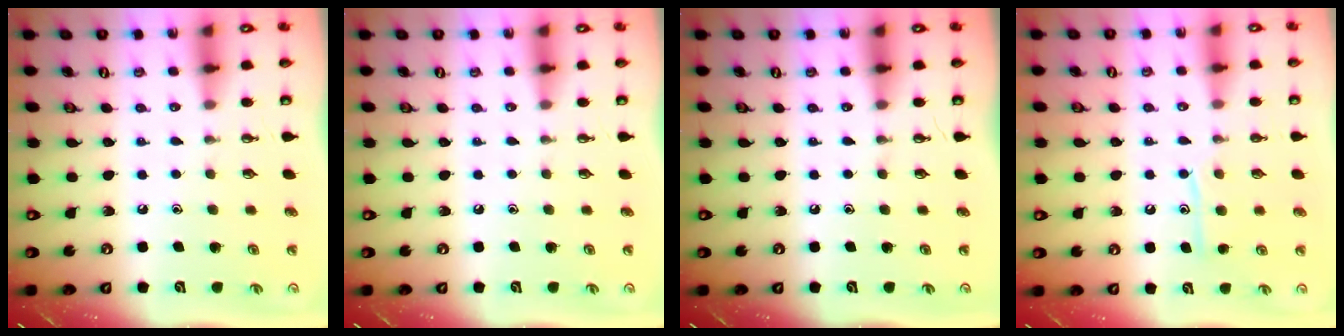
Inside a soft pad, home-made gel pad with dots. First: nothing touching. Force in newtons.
{"total": 0.0}
{"total": 0.0}
{"total": 8.5, "press": 8.5, "slide": 0.6}